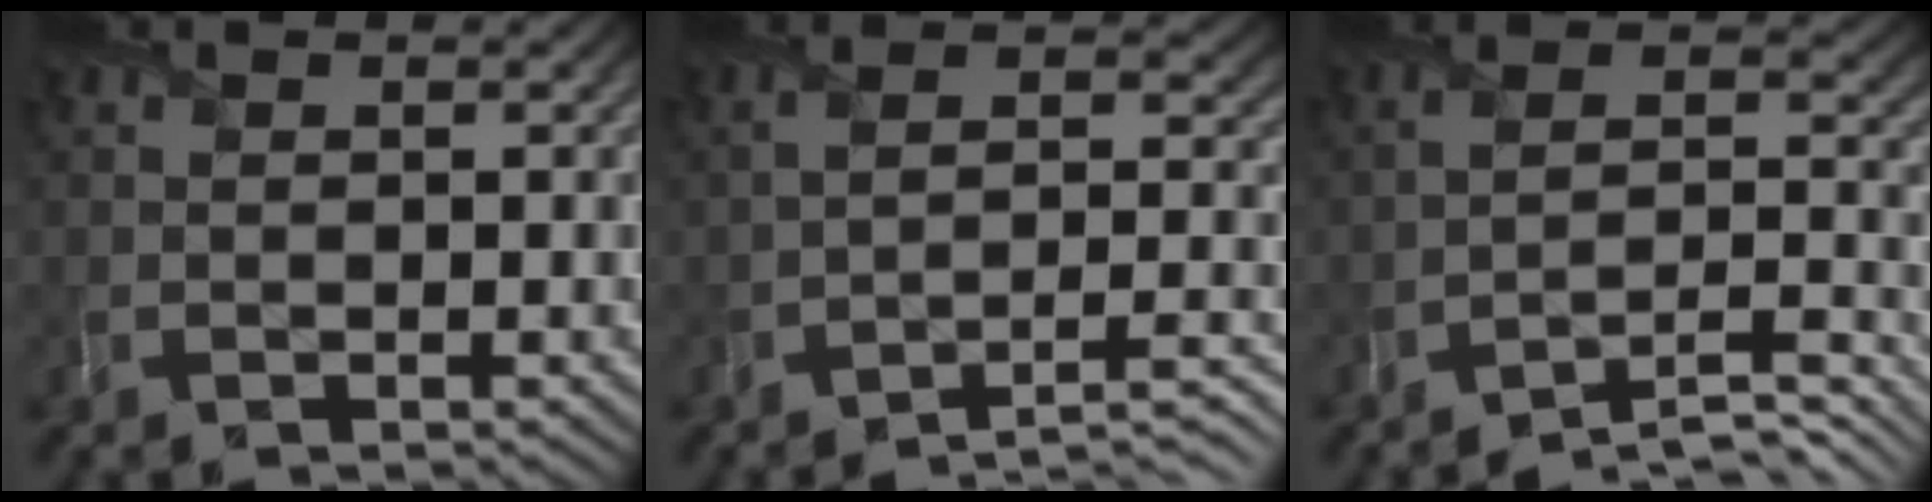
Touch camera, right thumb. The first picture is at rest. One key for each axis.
{"total": 9.2, "fx": -5.5, "fy": 2.7, "fz": 6.9, "tx": -0.104, "ty": 0.003, "tz": -0.085}
{"total": 9.0, "fx": -6.5, "fy": 2.1, "fz": 5.8, "tx": -0.093, "ty": 0.009, "tz": -0.109}